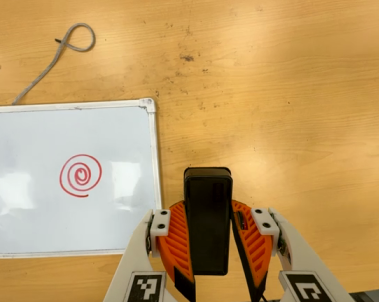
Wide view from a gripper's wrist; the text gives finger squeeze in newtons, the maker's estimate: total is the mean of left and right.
{"total": 8.5, "left": 7.0, "right": 10.0}